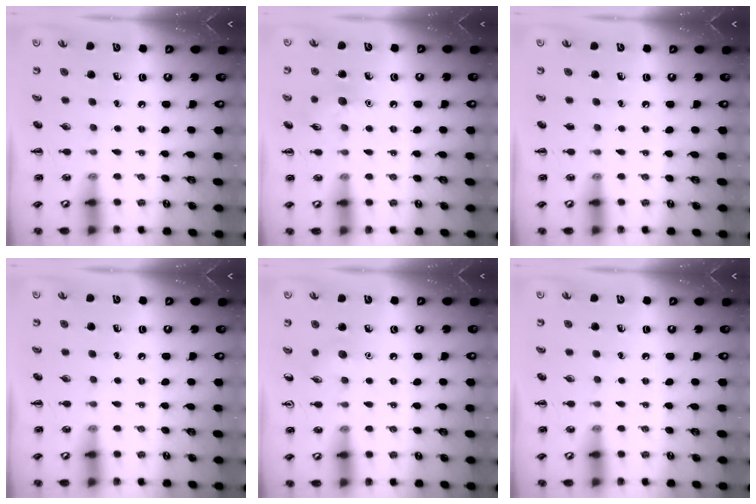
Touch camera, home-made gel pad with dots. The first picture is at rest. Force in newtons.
{"total": 7.1, "press": 7.0, "slide": 1.4}
{"total": 0.0}
{"total": 0.0}
{"total": 4.5, "press": 4.3, "slide": 1.2}
{"total": 0.0}